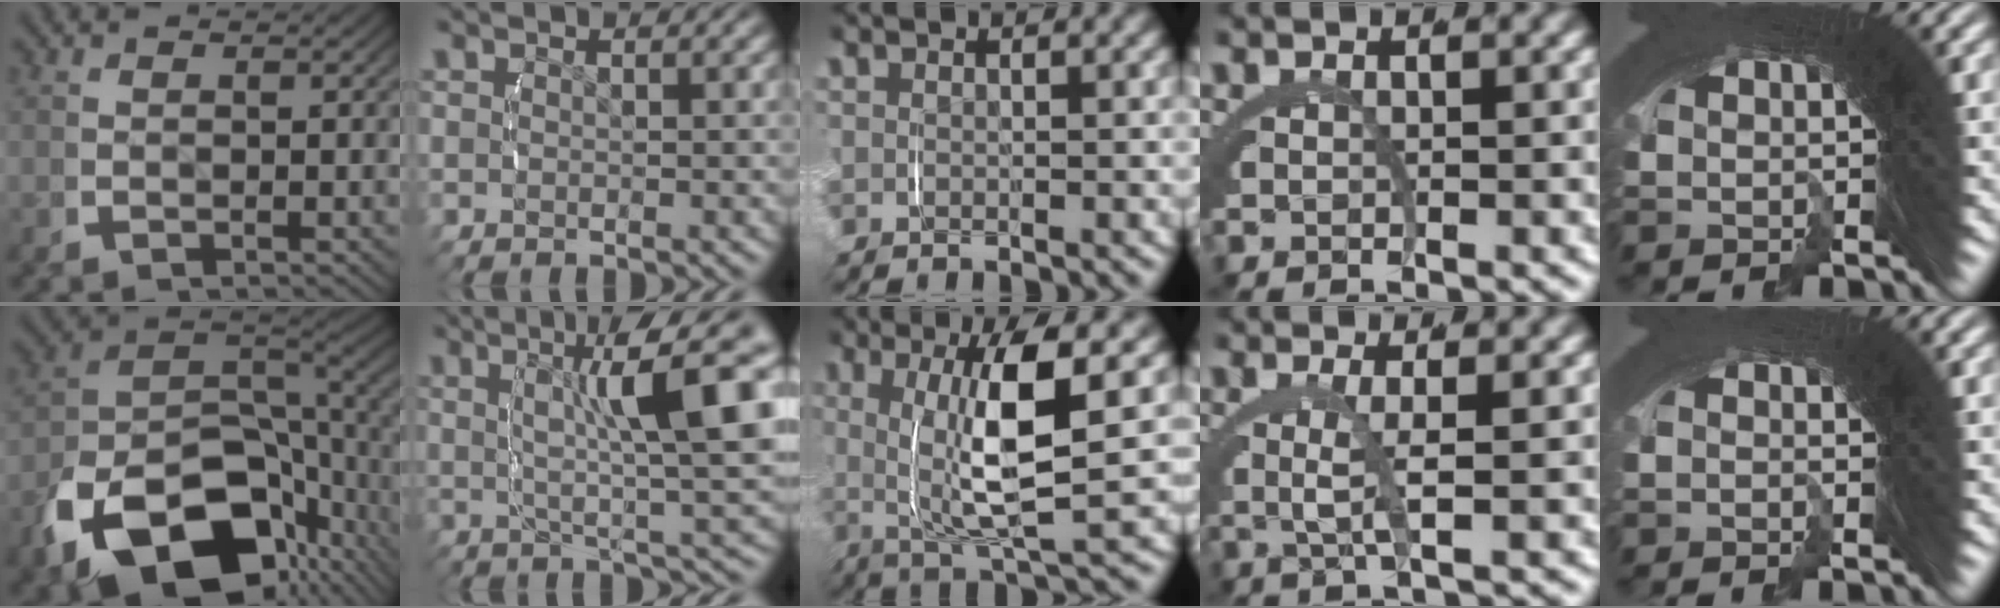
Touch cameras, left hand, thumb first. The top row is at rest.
{"thumb": {"total": 18.5, "force": [-5.7, 11.6, 13.3], "torque": [-0.265, -0.072, -0.062]}, "index": {"total": 10.1, "force": [2.6, 2.4, 9.5], "torque": [-0.121, 0.026, 0.034]}, "middle": {"total": 7.5, "force": [1.2, 1.8, 7.2], "torque": [-0.127, 0.001, 0.017]}, "ring": {"total": 2.5, "force": [0.1, -1.5, 2.1], "torque": [-0.024, 0.006, 0.000]}, "little": {"total": 2.0, "force": [-0.5, -1.2, -1.5], "torque": [0.031, 0.001, -0.010]}}